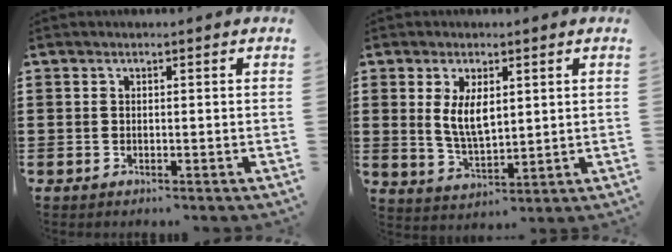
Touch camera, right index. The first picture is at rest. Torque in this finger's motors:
{"motor_torque": [0.48, 0.00, 0.56, 0.13]}